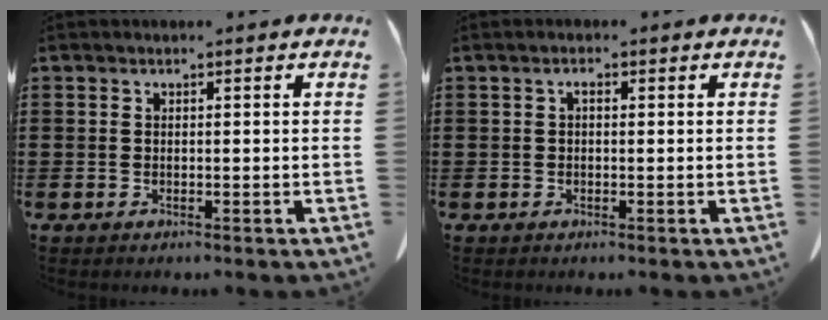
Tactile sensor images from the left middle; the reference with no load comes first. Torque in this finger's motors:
{"motor_torque": [0.62, 0.30, 0.05, 0.03]}